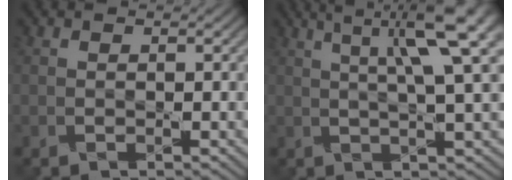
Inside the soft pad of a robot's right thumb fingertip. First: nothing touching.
{"total": 8.5, "force": [3.6, 1.0, 7.7], "torque": [-0.114, 0.022, 0.054]}